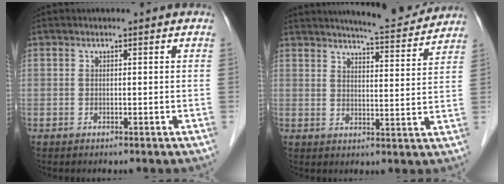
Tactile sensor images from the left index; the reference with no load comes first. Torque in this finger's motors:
{"motor_torque": [0.69, -0.63, 0.48, 0.10]}